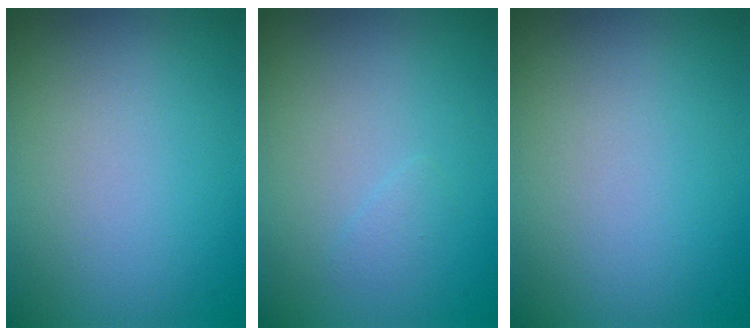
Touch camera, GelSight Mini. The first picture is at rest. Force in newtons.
{"total": 0.7, "press": 0.7, "slide": 0.1}
{"total": 0.0}